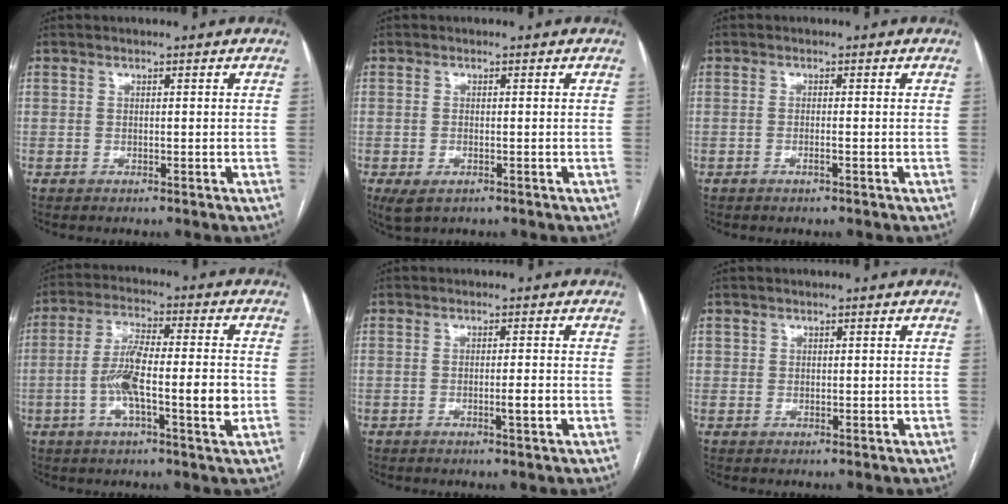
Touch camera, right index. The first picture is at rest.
{"total": 3.5, "force": [-1.8, 1.5, 2.6], "torque": [-0.050, -0.008, -0.023]}
{"total": 0.9, "force": [-0.4, 0.0, 0.8], "torque": [-0.020, 0.001, -0.005]}
{"total": 11.4, "force": [-2.2, 1.8, 11.1], "torque": [-0.201, 0.010, -0.040]}
{"total": 2.2, "force": [-0.7, 0.0, 2.1], "torque": [-0.037, -0.002, -0.008]}
{"total": 0.9, "force": [0.4, 0.8, 0.0], "torque": [0.008, 0.003, 0.005]}